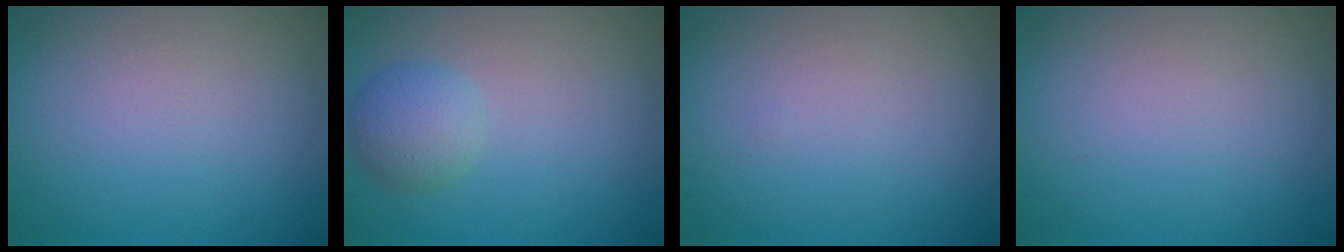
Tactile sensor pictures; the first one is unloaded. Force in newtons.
{"total": 2.6, "press": 2.6, "slide": 0.1}
{"total": 0.0}
{"total": 0.0}